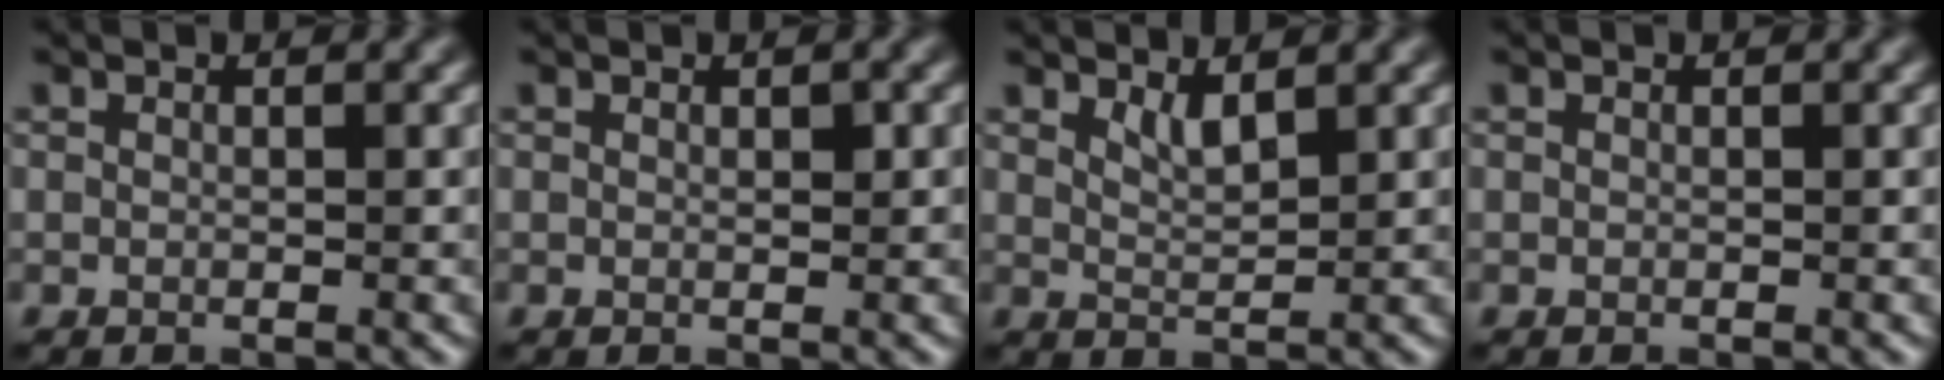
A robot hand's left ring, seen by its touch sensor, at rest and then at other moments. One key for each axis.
{"total": 0.6, "fx": 0.2, "fy": 0.2, "fz": 0.5, "tx": -0.007, "ty": 0.001, "tz": 0.004}
{"total": 1.8, "fx": 1.3, "fy": 0.5, "fz": 1.2, "tx": -0.024, "ty": -0.006, "tz": 0.026}
{"total": 0.0}